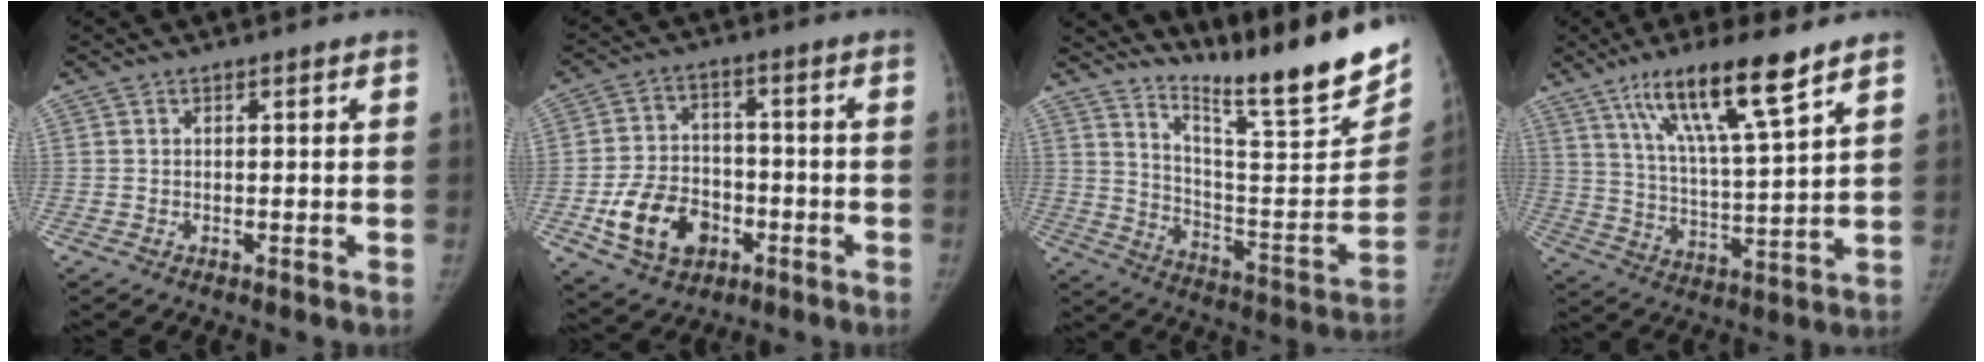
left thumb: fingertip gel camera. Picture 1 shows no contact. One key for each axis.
{"total": 12.4, "fx": -4.4, "fy": 9.2, "fz": 7.1, "tx": -0.100, "ty": 0.020, "tz": -0.070}
{"total": 23.4, "fx": 18.4, "fy": 2.6, "fz": 14.2, "tx": -0.195, "ty": -0.135, "tz": 0.287}
{"total": 15.6, "fx": 9.8, "fy": 2.1, "fz": 12.0, "tx": -0.208, "ty": -0.044, "tz": 0.179}